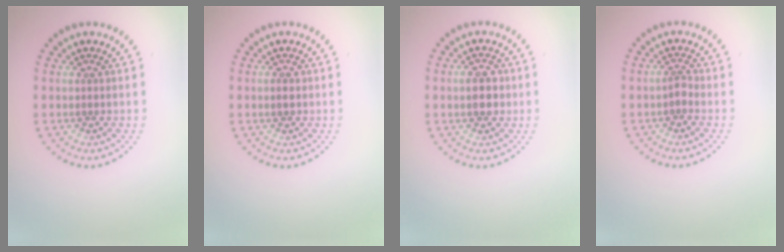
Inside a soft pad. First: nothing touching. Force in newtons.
{"total": 0.9, "press": 0.9, "slide": 0.2}
{"total": 2.6, "press": 2.6, "slide": 0.2}
{"total": 1.1, "press": 0.8, "slide": 0.7}